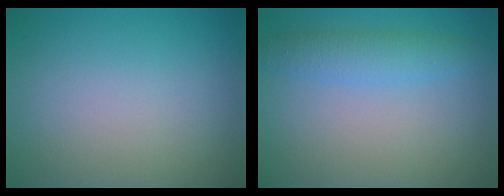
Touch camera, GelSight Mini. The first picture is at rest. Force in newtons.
{"total": 2.8, "press": 2.8, "slide": 0.0}